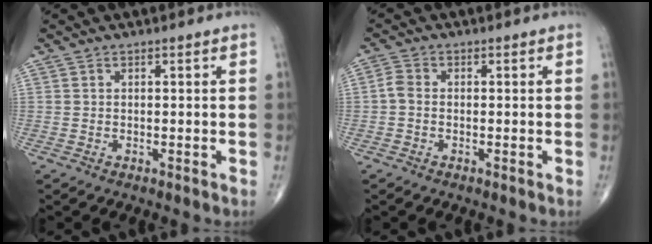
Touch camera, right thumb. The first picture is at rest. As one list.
[{"total": 2.1, "force": [-0.4, 1.4, 1.5], "torque": [-0.029, 0.005, -0.016]}]